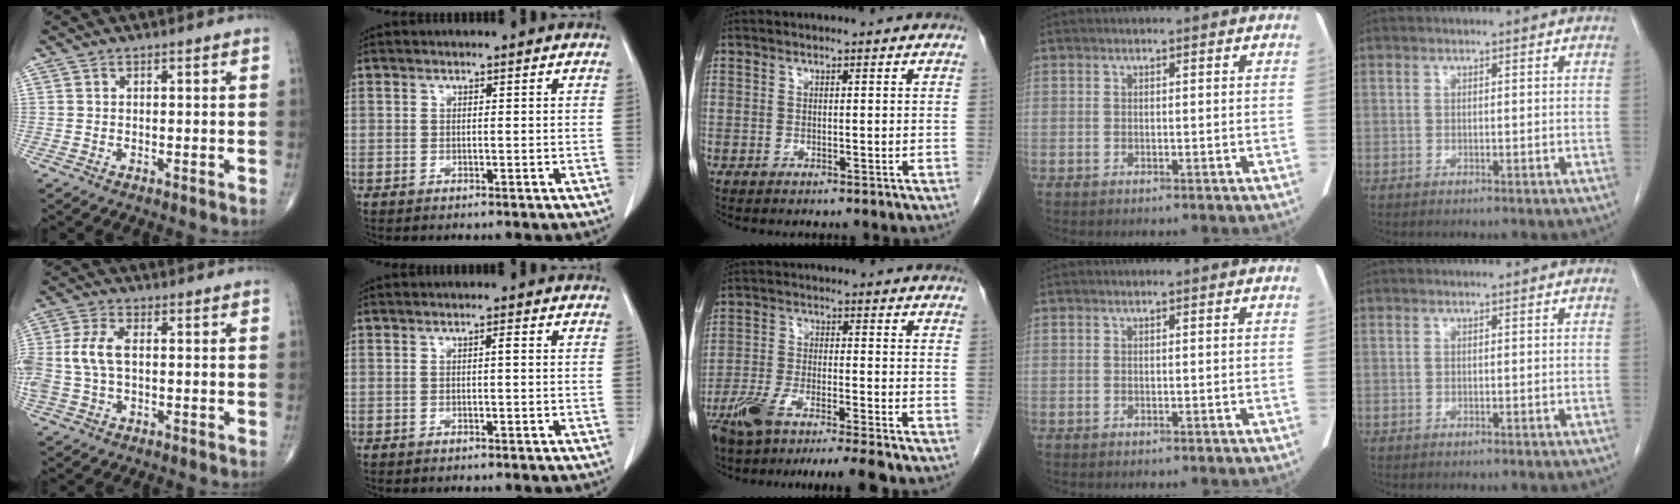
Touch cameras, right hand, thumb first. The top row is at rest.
{"thumb": {"total": 7.8, "force": [0.2, 4.5, 6.3], "torque": [-0.158, 0.016, 0.004]}, "index": {"total": 0.7, "force": [0.0, 0.0, 0.7], "torque": [-0.012, 0.001, 0.000]}, "middle": {"total": 11.3, "force": [-9.4, -0.2, 6.4], "torque": [-0.107, -0.019, -0.155]}}